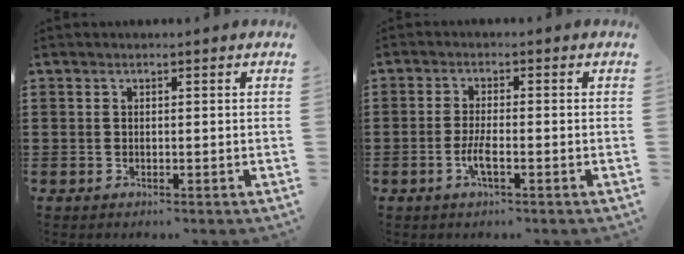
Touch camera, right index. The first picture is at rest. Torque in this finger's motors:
{"motor_torque": [1.32, 0.82, 0.23, 0.05]}